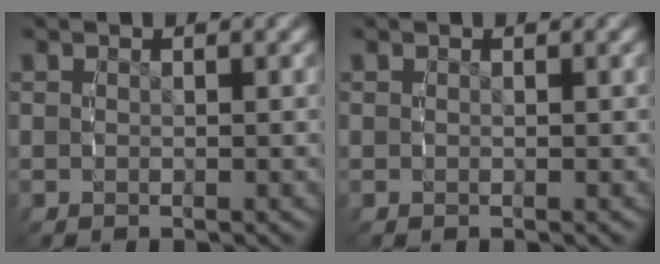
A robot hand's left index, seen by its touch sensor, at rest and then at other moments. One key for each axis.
{"total": 0.0}